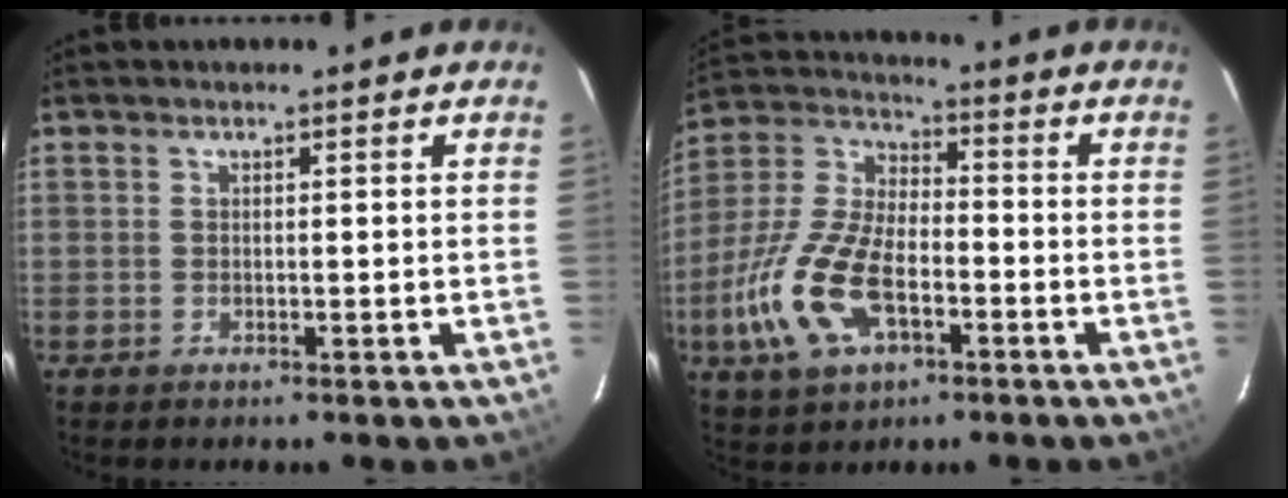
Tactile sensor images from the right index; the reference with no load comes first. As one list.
[{"total": 16.0, "force": [-6.1, 7.9, 12.5], "torque": [-0.283, -0.003, -0.115]}]